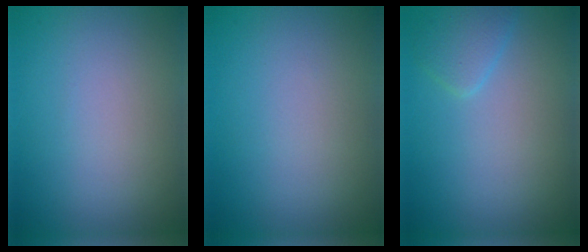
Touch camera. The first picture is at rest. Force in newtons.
{"total": 0.0}
{"total": 1.7, "press": 1.7, "slide": 0.1}